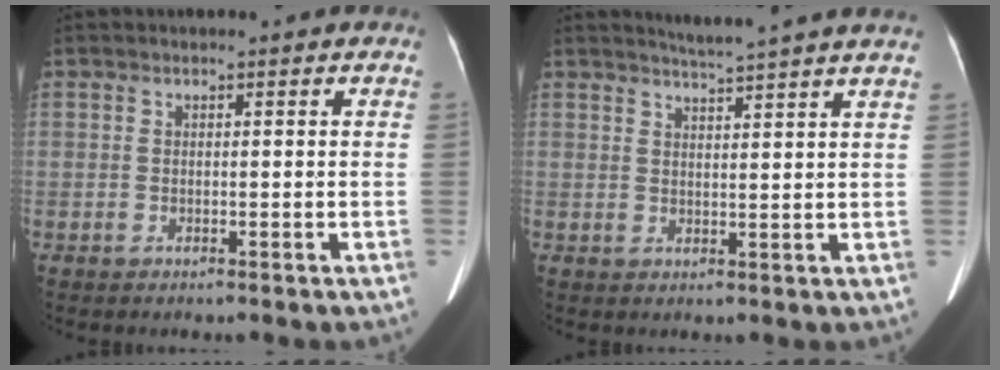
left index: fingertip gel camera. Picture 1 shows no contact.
{"total": 7.7, "force": [7.0, -1.3, 2.9], "torque": [-0.046, 0.006, 0.083]}